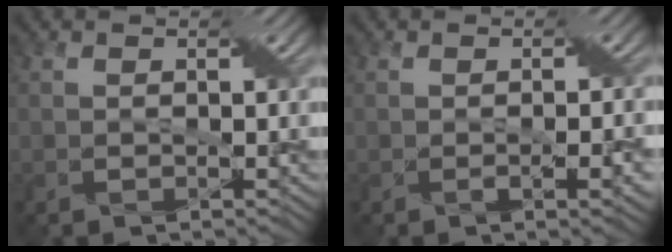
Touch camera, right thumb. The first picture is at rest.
{"total": 2.6, "force": [-0.7, 0.4, 2.4], "torque": [-0.041, -0.003, -0.009]}